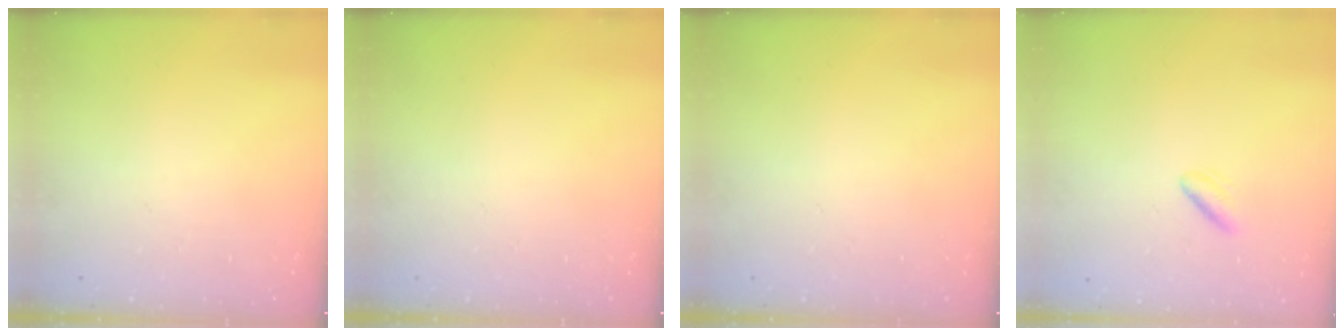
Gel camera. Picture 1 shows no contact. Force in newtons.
{"total": 0.0}
{"total": 0.0}
{"total": 2.9, "press": 2.6, "slide": 1.3}